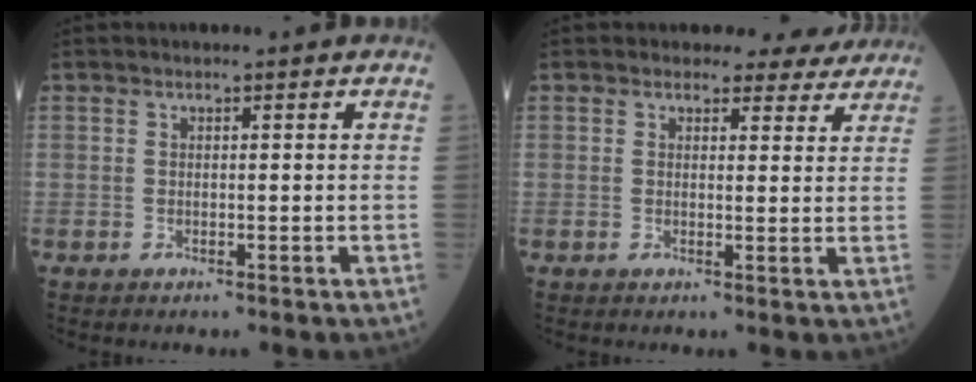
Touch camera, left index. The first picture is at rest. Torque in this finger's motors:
{"motor_torque": [0.20, -0.20, 0.03, -0.01]}